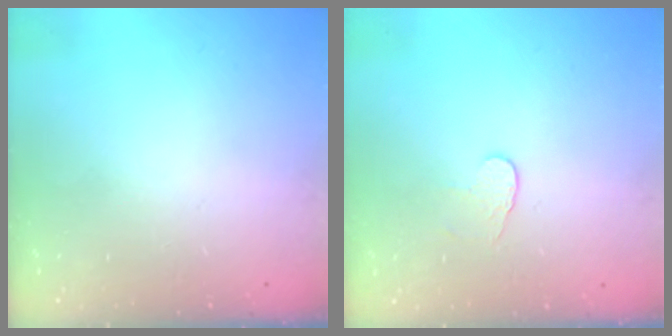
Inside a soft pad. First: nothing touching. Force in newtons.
{"total": 3.1, "press": 3.1, "slide": 0.3}